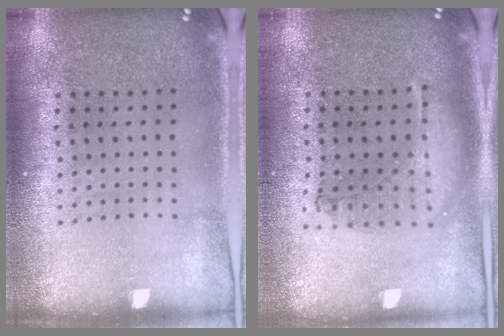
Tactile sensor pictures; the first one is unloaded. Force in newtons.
{"total": 0.9, "press": 0.9, "slide": 0.2}